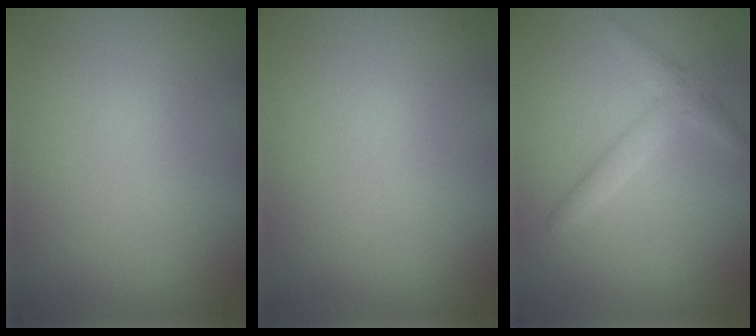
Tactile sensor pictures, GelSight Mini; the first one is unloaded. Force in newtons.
{"total": 0.0}
{"total": 2.3, "press": 2.3, "slide": 0.1}